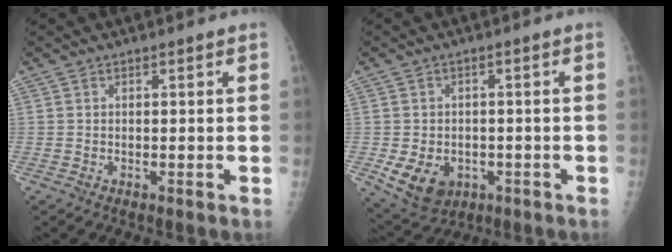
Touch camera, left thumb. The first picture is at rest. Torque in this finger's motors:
{"motor_torque": [0.00, 0.00, 0.77, 0.19, 0.08]}